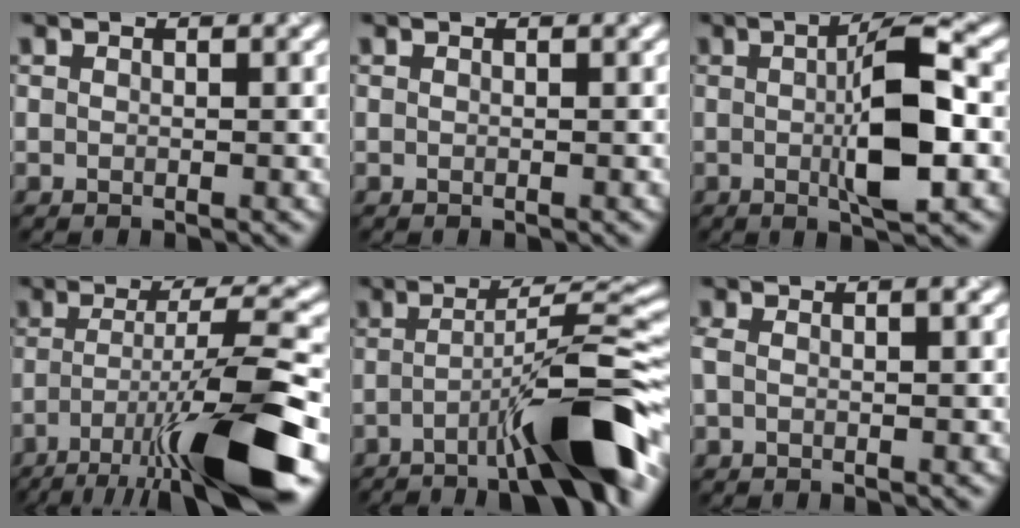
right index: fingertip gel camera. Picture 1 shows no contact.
{"total": 0.0}
{"total": 6.4, "force": [-0.3, 1.1, 6.3], "torque": [-0.109, 0.009, 0.006]}
{"total": 11.9, "force": [-6.6, 1.8, 9.8], "torque": [-0.177, 0.004, -0.097]}
{"total": 10.6, "force": [-5.6, 1.1, 8.9], "torque": [-0.119, 0.030, -0.081]}
{"total": 0.8, "force": [-0.3, 0.1, 0.7], "torque": [-0.017, 0.006, 0.004]}